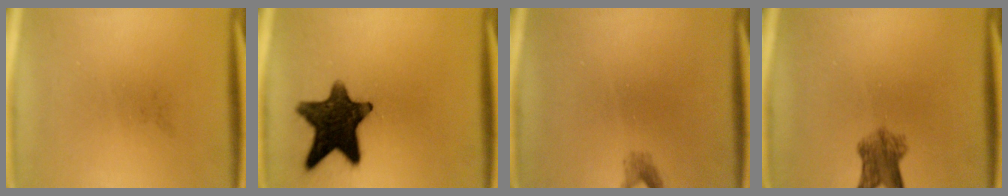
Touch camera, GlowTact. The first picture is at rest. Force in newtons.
{"total": 13.8}
{"total": 1.2}
{"total": 5.0}